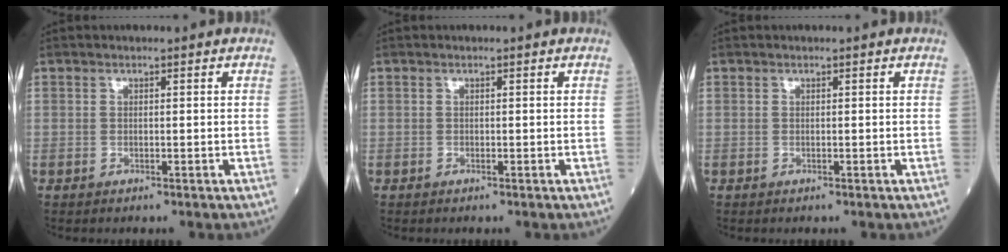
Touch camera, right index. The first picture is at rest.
{"total": 0.0}
{"total": 0.0}